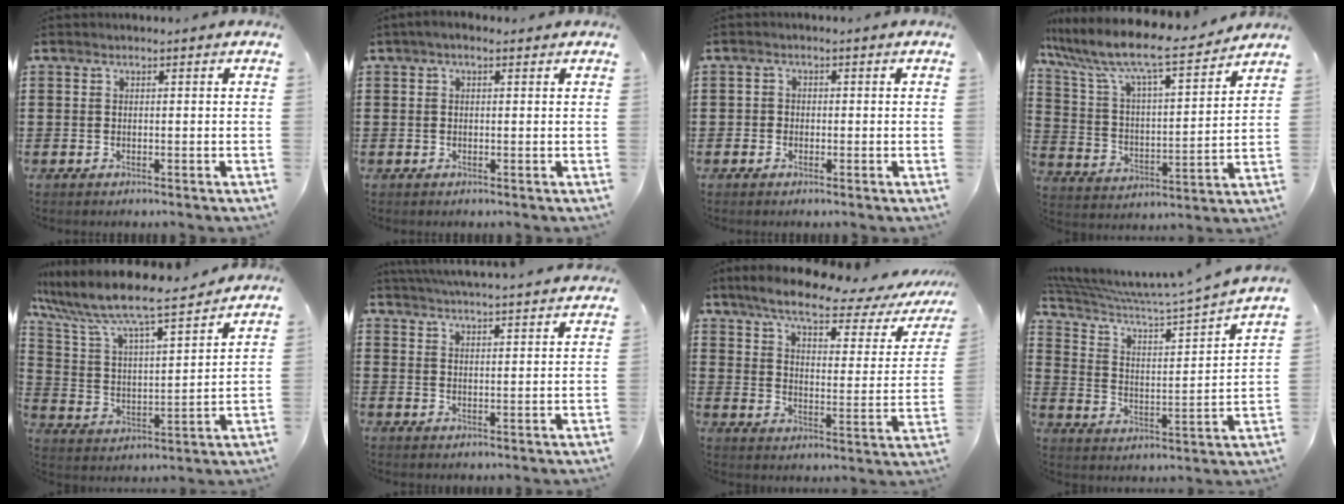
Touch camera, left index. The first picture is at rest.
{"total": 1.2, "force": [0.1, 0.8, 0.9], "torque": [-0.018, 0.006, 0.001]}
{"total": 1.0, "force": [-0.5, 0.9, 0.2], "torque": [-0.006, 0.003, -0.011]}
{"total": 8.9, "force": [7.6, 0.7, 4.5], "torque": [-0.121, -0.053, 0.122]}
{"total": 8.1, "force": [7.2, 0.6, 3.8], "torque": [-0.105, -0.051, 0.114]}
{"total": 4.5, "force": [4.4, -0.6, 0.6], "torque": [-0.028, -0.026, 0.078]}
{"total": 8.2, "force": [6.3, 1.1, 5.2], "torque": [-0.119, -0.033, 0.102]}
{"total": 5.5, "force": [4.8, -0.1, 2.7], "torque": [-0.078, -0.050, 0.070]}